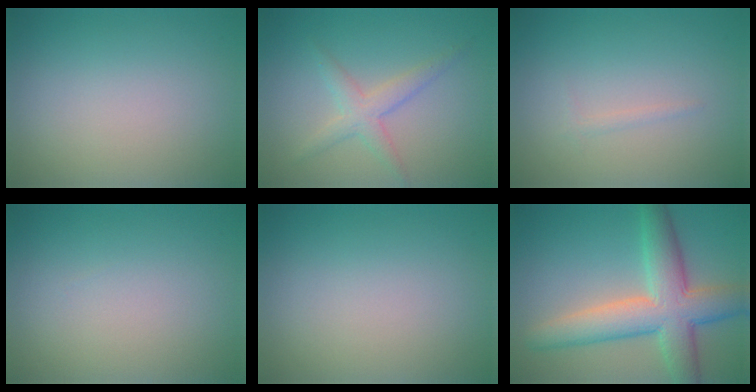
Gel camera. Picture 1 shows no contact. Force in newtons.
{"total": 2.5, "press": 2.5, "slide": 0.2}
{"total": 0.6, "press": 0.6, "slide": 0.0}
{"total": 0.0}
{"total": 0.0}
{"total": 8.1, "press": 8.1, "slide": 0.6}